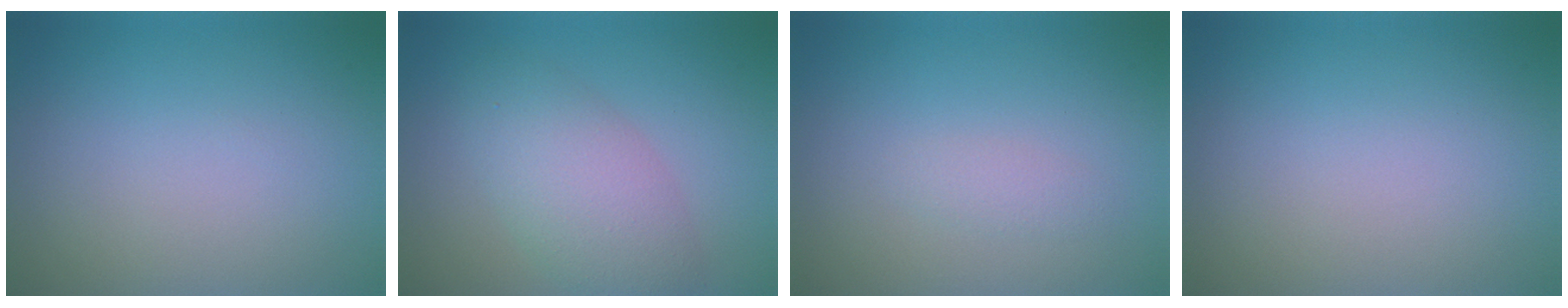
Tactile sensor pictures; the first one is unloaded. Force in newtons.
{"total": 4.7, "press": 4.7, "slide": 0.3}
{"total": 0.9, "press": 0.9, "slide": 0.0}
{"total": 0.0}